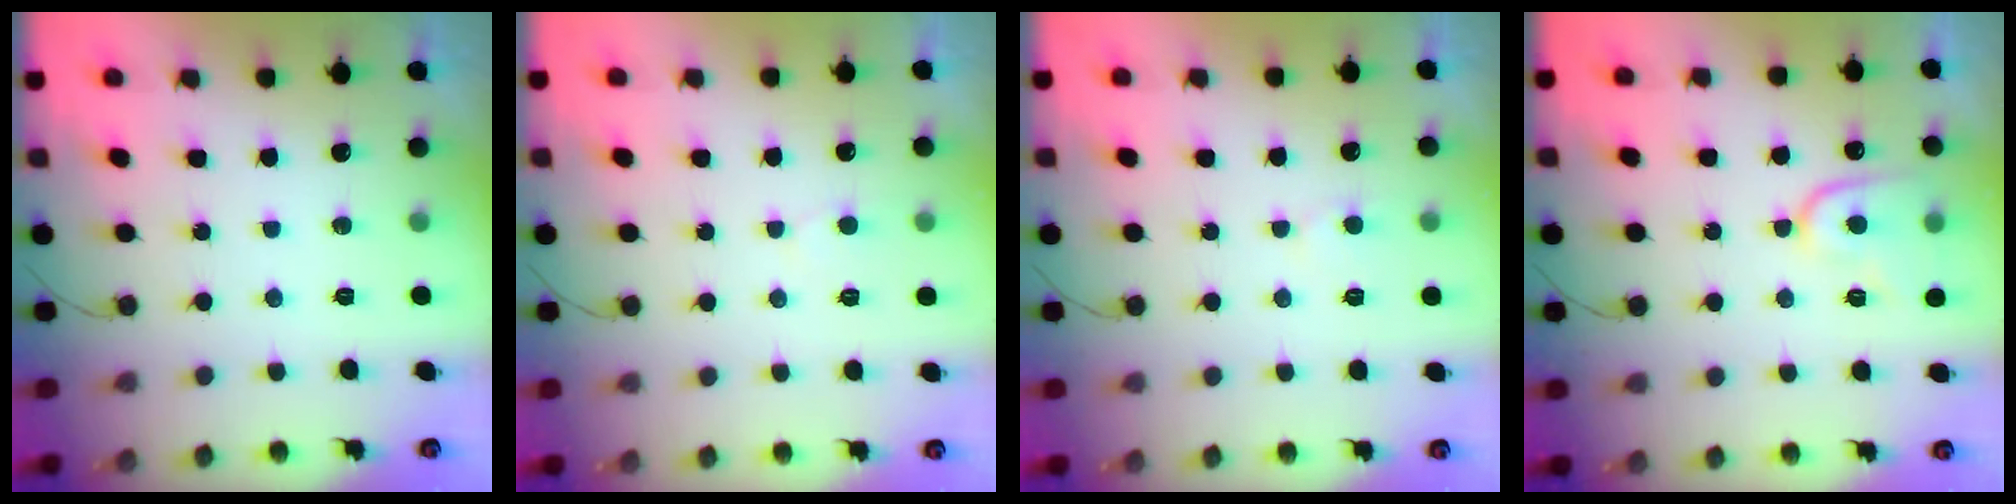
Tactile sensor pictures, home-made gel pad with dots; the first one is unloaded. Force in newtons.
{"total": 3.7, "press": 3.7, "slide": 0.4}
{"total": 5.3, "press": 5.2, "slide": 0.4}
{"total": 12.0, "press": 11.9, "slide": 0.9}